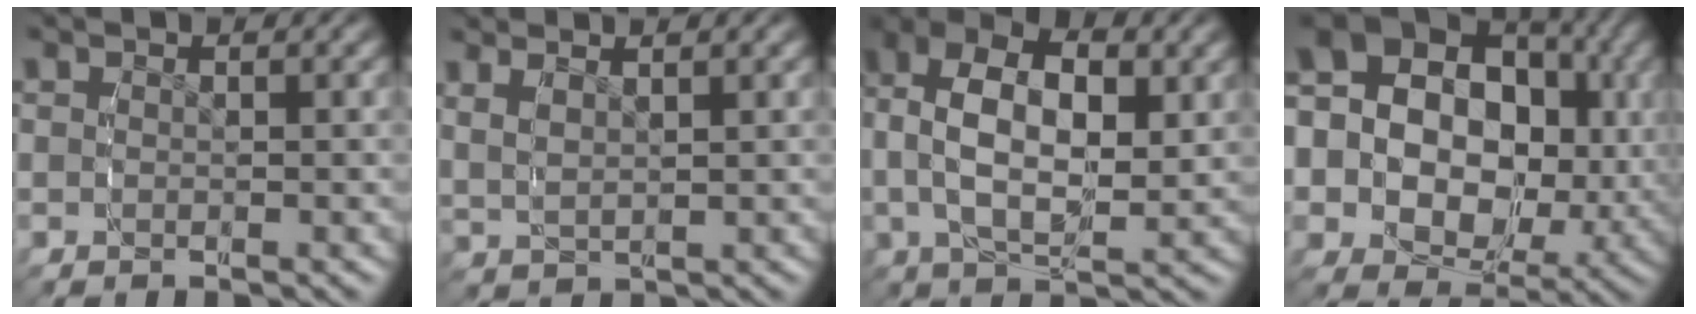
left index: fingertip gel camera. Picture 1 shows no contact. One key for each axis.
{"total": 2.7, "fx": 1.7, "fy": 1.4, "fz": 1.6, "tx": -0.036, "ty": 0.000, "tz": 0.039}
{"total": 9.2, "fx": 1.9, "fy": 5.6, "fz": 7.0, "tx": -0.131, "ty": -0.009, "tz": 0.033}
{"total": 17.7, "fx": 1.3, "fy": 14.4, "fz": 10.3, "tx": -0.226, "ty": -0.041, "tz": 0.013}